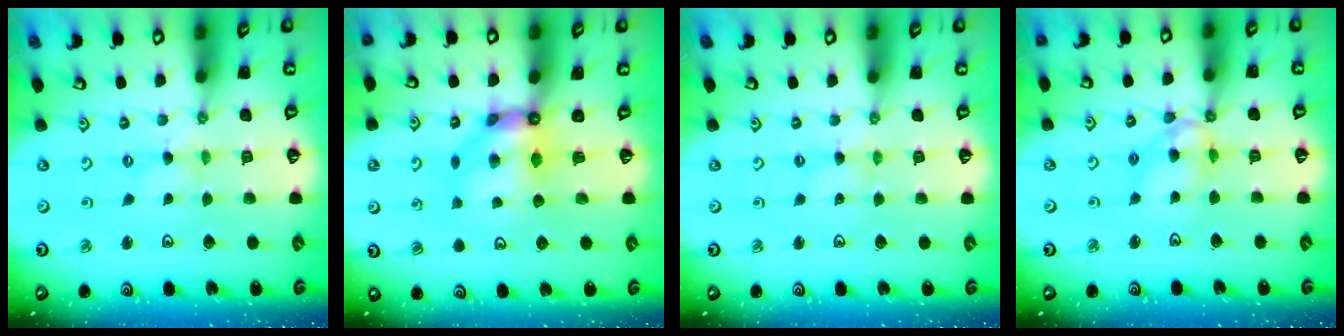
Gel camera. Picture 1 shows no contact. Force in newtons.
{"total": 8.8, "press": 8.8, "slide": 0.6}
{"total": 0.8, "press": 0.7, "slide": 0.3}
{"total": 11.2, "press": 11.1, "slide": 1.2}